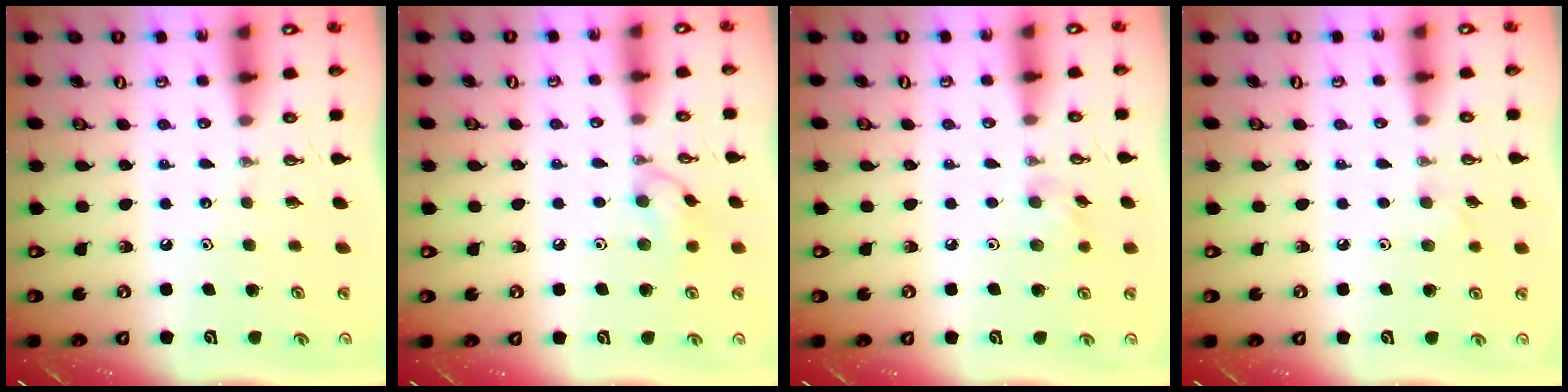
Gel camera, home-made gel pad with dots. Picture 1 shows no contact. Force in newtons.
{"total": 8.5, "press": 8.4, "slide": 1.6}
{"total": 7.1, "press": 6.8, "slide": 2.2}
{"total": 4.9, "press": 4.3, "slide": 2.2}